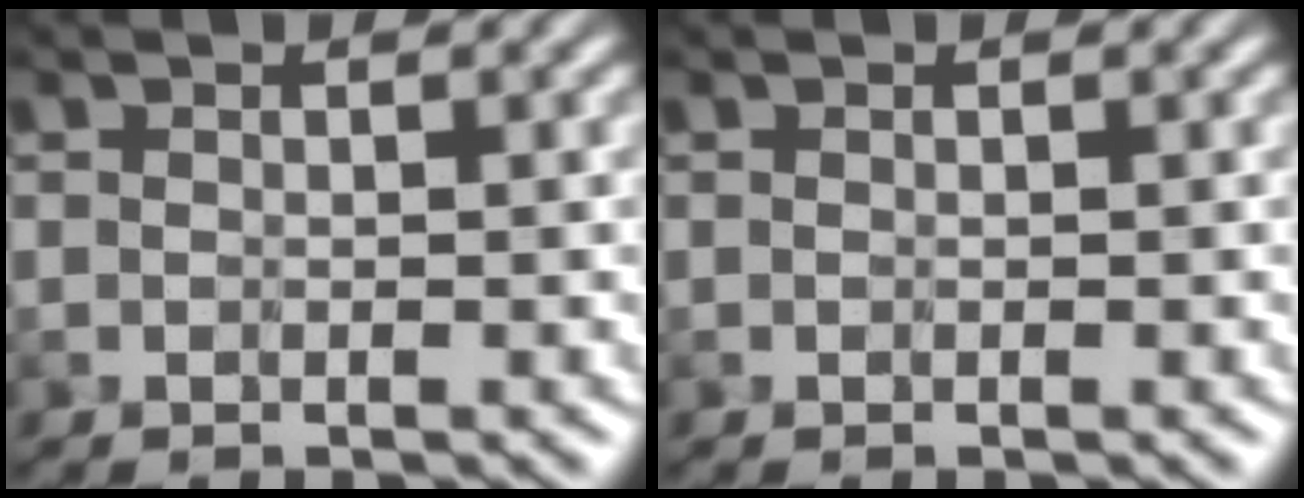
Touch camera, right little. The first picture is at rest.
{"total": 0.0}